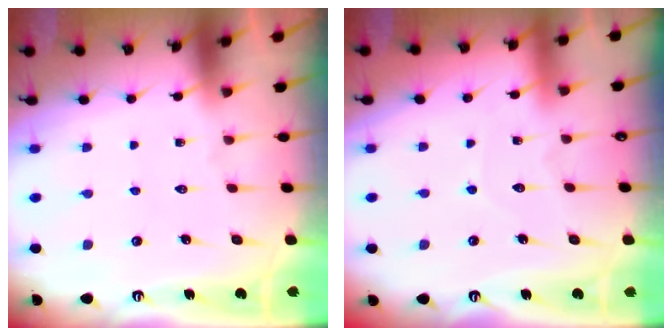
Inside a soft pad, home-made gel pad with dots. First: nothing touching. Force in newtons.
{"total": 2.4, "press": 2.4, "slide": 0.3}